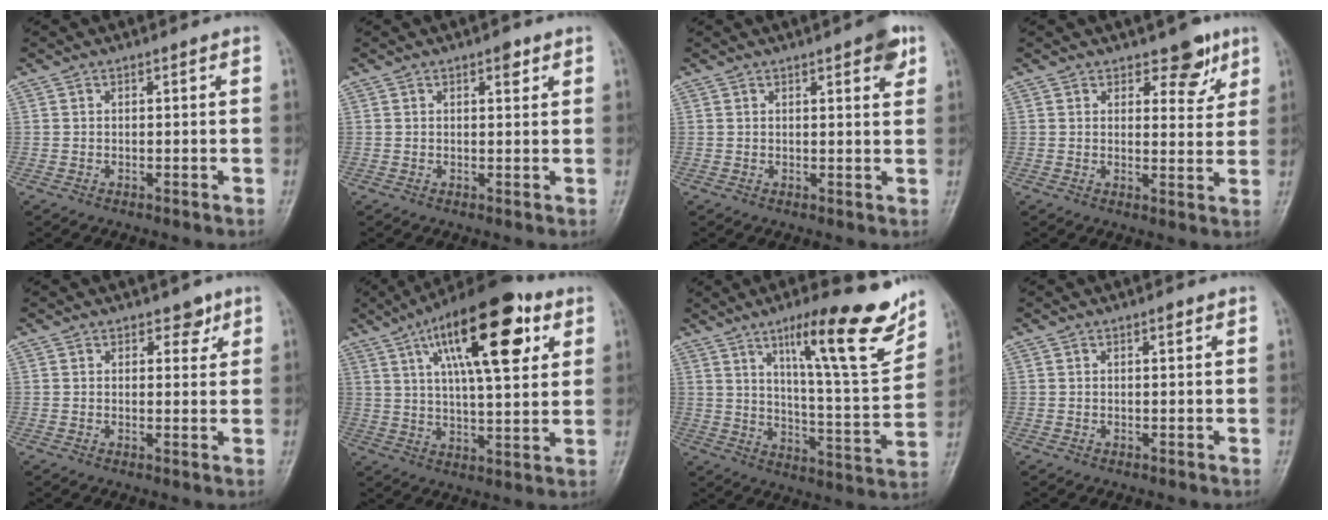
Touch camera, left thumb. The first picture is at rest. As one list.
[{"total": 2.0, "force": [1.2, 0.9, 1.4], "torque": [-0.012, -0.004, 0.015]}, {"total": 4.3, "force": [2.4, 1.2, 3.4], "torque": [-0.035, -0.009, 0.026]}, {"total": 5.7, "force": [3.8, 3.0, 3.0], "torque": [-0.007, -0.023, 0.050]}, {"total": 2.7, "force": [1.7, 1.6, 1.2], "torque": [0.004, -0.009, 0.022]}, {"total": 20.9, "force": [8.9, 7.5, 17.3], "torque": [-0.253, -0.014, 0.140]}, {"total": 19.6, "force": [12.0, 3.4, 15.1], "torque": [-0.188, -0.065, 0.185]}, {"total": 0.8, "force": [0.5, 0.2, 0.6], "torque": [-0.010, -0.001, 0.006]}]